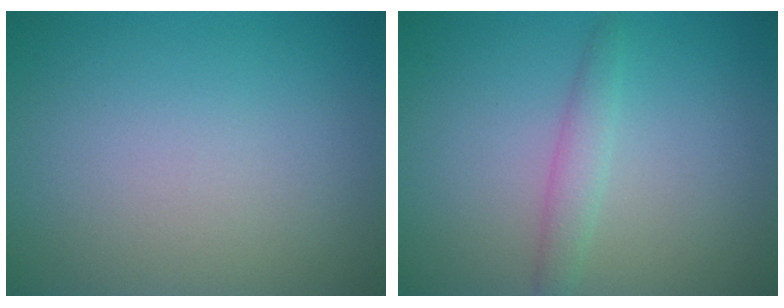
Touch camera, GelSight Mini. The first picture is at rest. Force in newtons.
{"total": 1.7, "press": 1.7, "slide": 0.0}